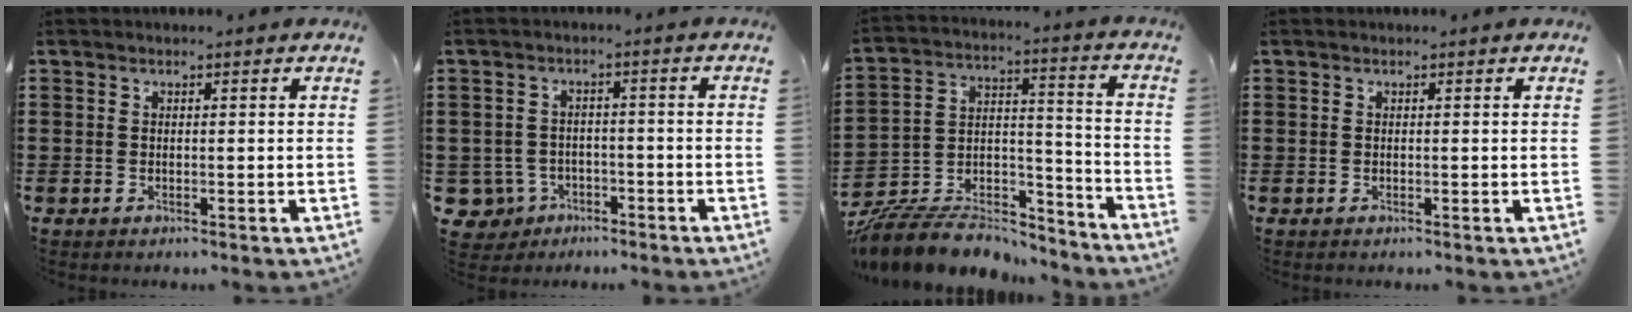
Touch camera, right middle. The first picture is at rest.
{"total": 3.9, "force": [-2.6, 2.7, 1.0], "torque": [-0.055, -0.007, -0.061]}
{"total": 9.4, "force": [-8.6, 3.1, 2.4], "torque": [-0.055, 0.018, -0.171]}
{"total": 0.0}